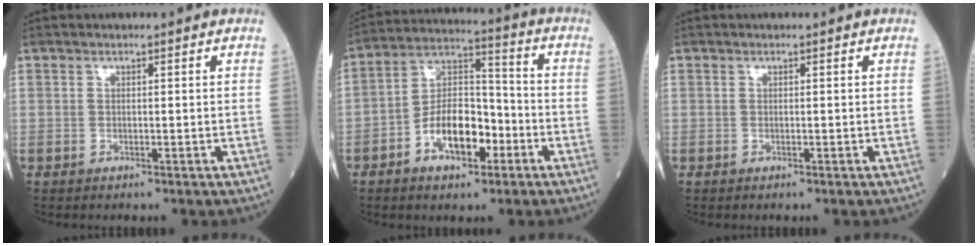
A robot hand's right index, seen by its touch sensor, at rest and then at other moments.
{"total": 11.0, "force": [-4.7, 5.2, 8.5], "torque": [-0.163, 0.021, -0.082]}
{"total": 0.0}